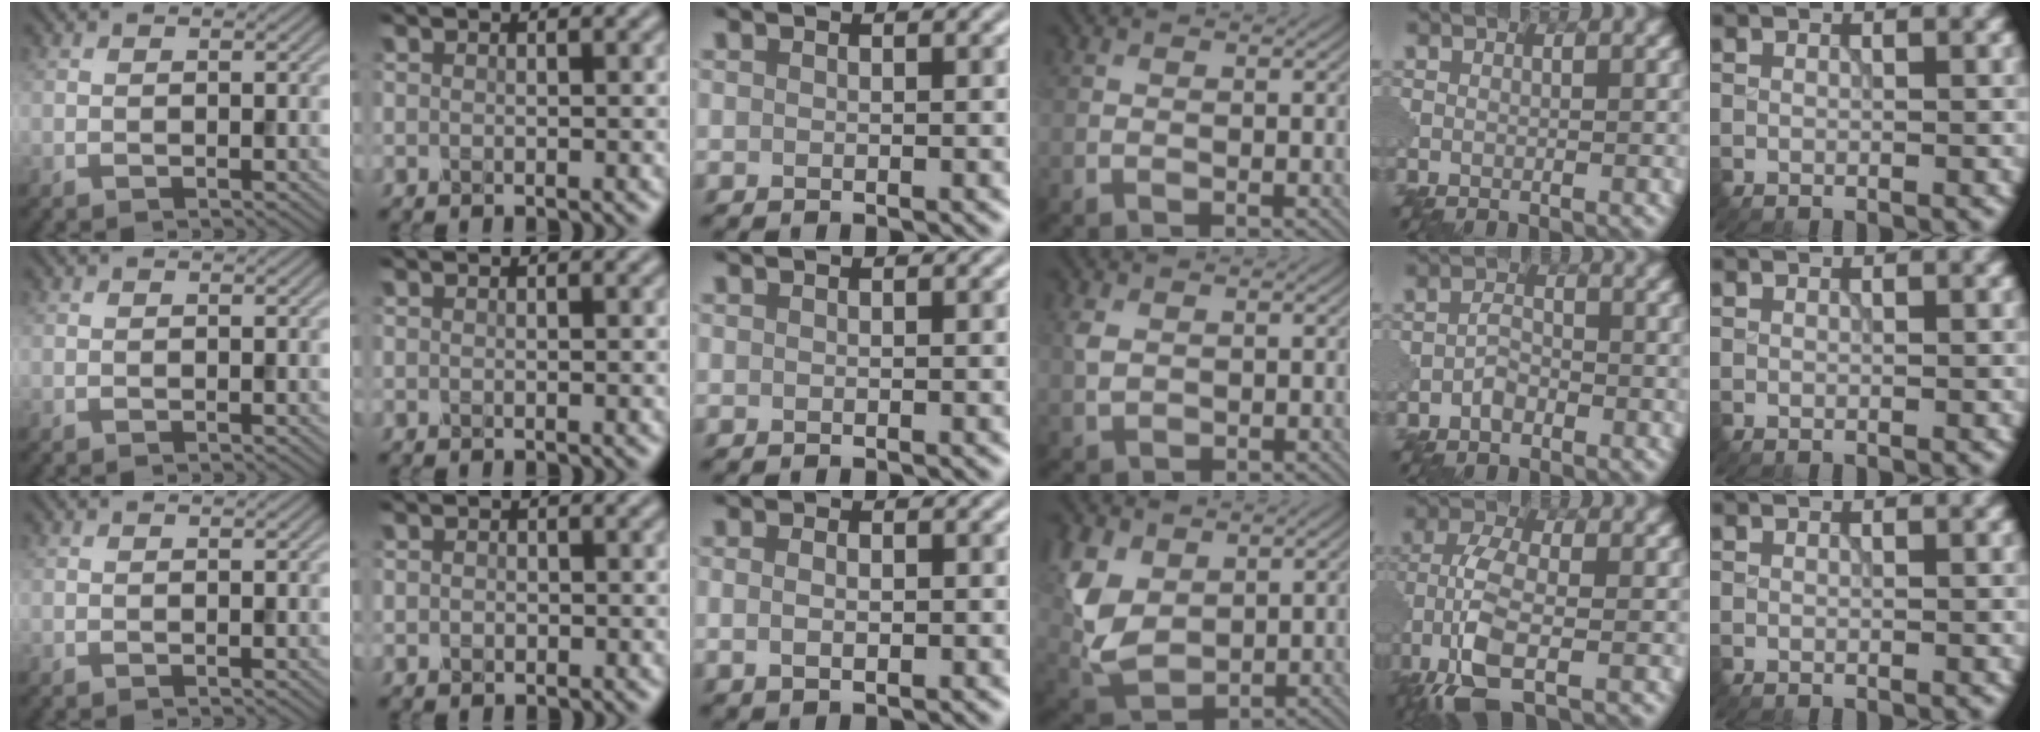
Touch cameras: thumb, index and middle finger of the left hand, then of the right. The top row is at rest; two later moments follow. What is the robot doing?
{"motion": "insert", "object": "pin"}